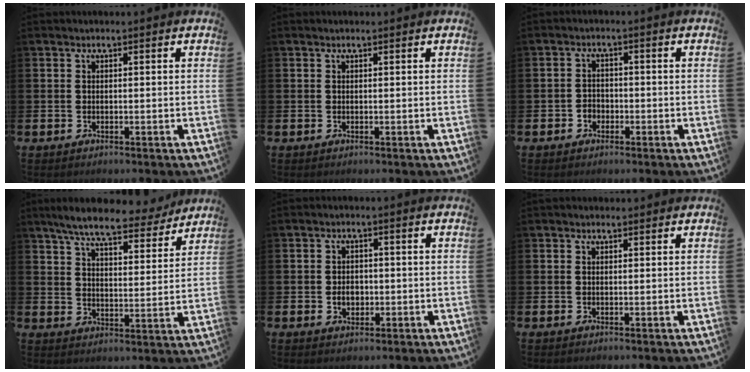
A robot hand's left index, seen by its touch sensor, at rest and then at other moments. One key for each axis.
{"total": 0.0}
{"total": 1.9, "fx": -1.1, "fy": 1.6, "fz": 0.3, "tx": -0.003, "ty": 0.001, "tz": -0.026}
{"total": 8.2, "fx": 7.3, "fy": 1.5, "fz": 3.4, "tx": -0.077, "ty": -0.038, "tz": 0.125}
{"total": 2.5, "fx": -0.4, "fy": 1.9, "fz": 1.6, "tx": -0.010, "ty": -0.004, "tz": -0.014}
{"total": 0.7, "fx": 0.6, "fy": 0.4, "fz": 0.2, "tx": 0.012, "ty": -0.001, "tz": 0.007}